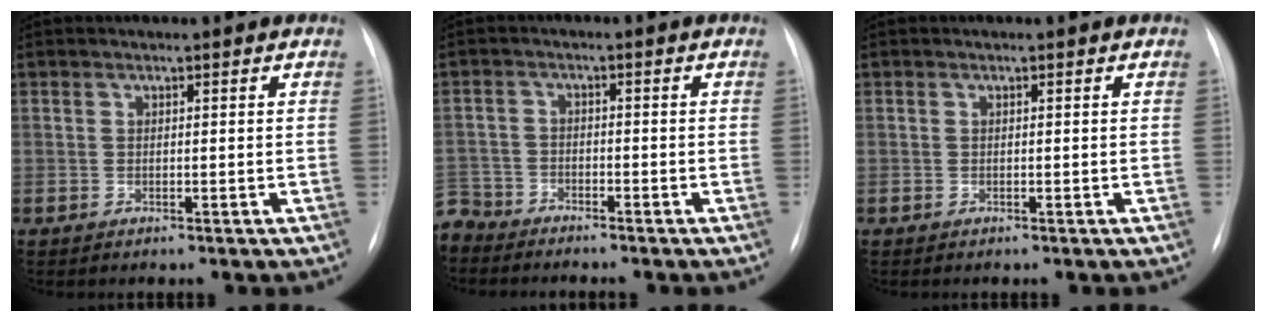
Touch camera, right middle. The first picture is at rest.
{"total": 6.1, "force": [-5.8, 2.0, 0.0], "torque": [0.004, -0.011, -0.115]}
{"total": 0.0}